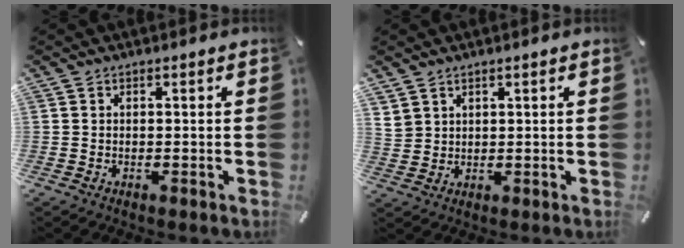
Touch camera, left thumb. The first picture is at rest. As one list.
[{"total": 3.0, "force": [2.2, 2.1, -0.2], "torque": [-0.004, -0.006, 0.043]}]